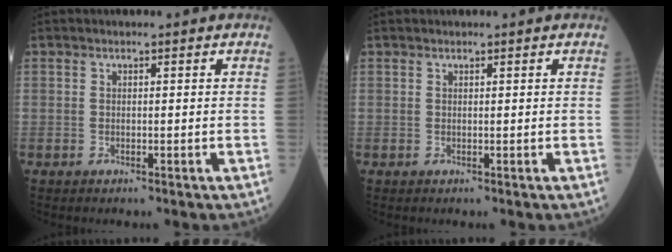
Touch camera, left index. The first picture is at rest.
{"total": 0.0}